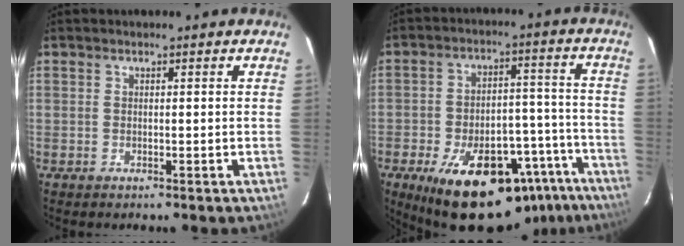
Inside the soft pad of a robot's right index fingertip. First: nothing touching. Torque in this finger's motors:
{"motor_torque": [1.25, -0.89, 1.05, 0.21]}